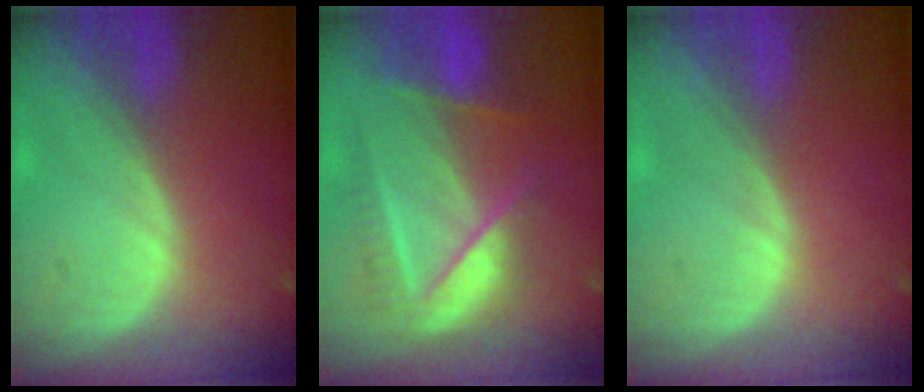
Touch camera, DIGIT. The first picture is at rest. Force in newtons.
{"total": 8.6, "press": 8.0, "slide": 3.1}
{"total": 0.0}